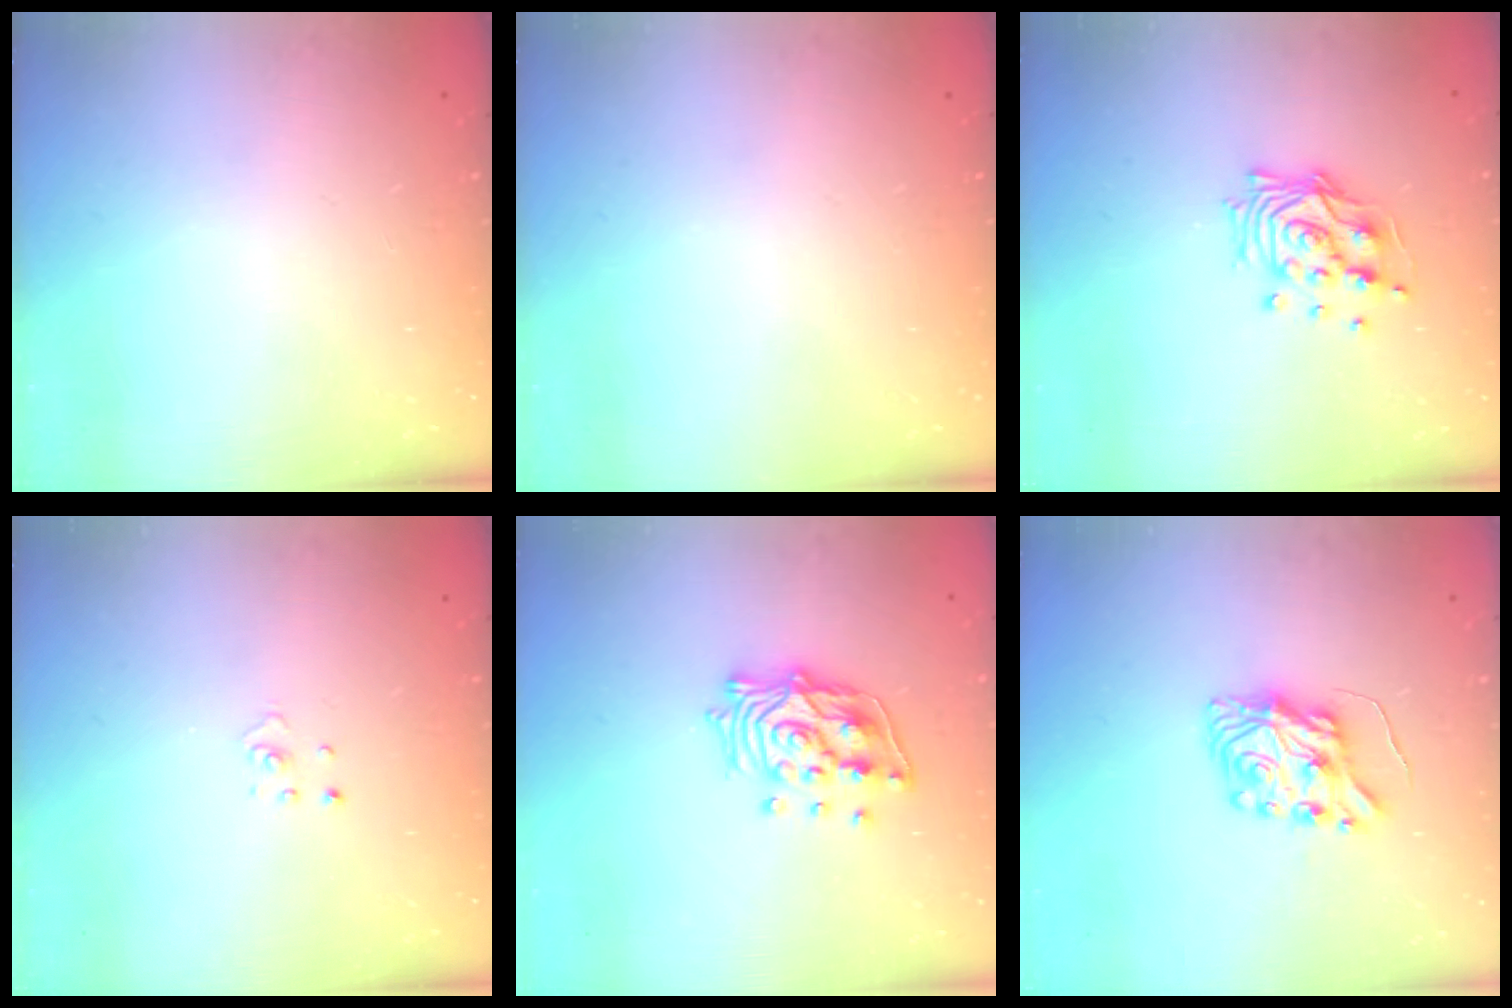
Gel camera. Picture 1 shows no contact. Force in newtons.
{"total": 0.0}
{"total": 12.5, "press": 12.4, "slide": 1.5}
{"total": 1.1, "press": 1.1, "slide": 0.1}
{"total": 13.8, "press": 13.7, "slide": 1.6}
{"total": 8.8, "press": 8.8, "slide": 1.0}